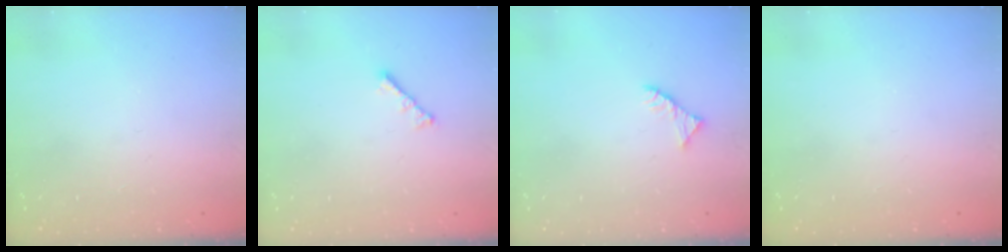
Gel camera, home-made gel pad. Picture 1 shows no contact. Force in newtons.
{"total": 2.4, "press": 2.3, "slide": 0.6}
{"total": 3.0, "press": 3.0, "slide": 0.5}
{"total": 0.0}